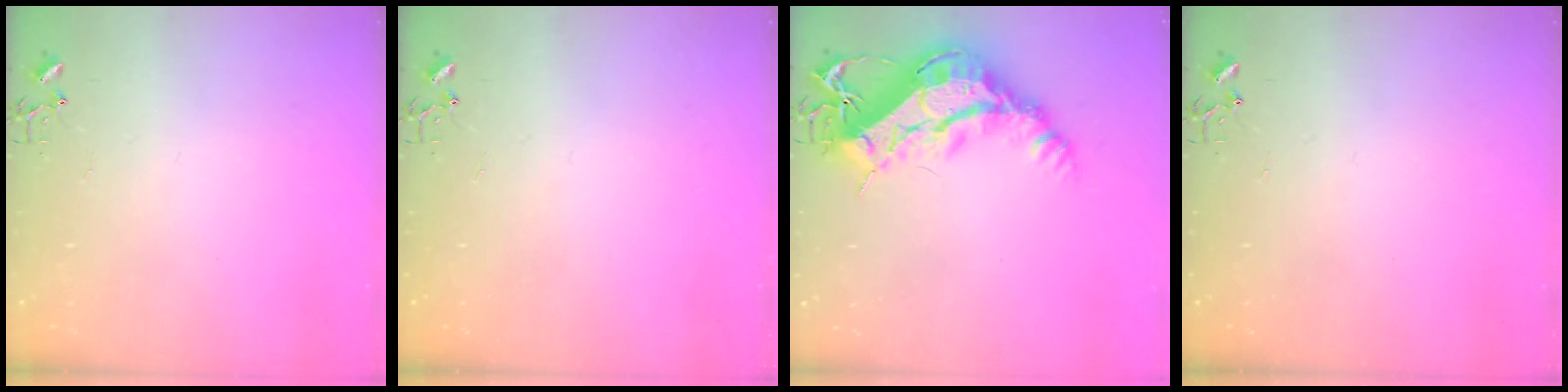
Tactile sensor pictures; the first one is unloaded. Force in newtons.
{"total": 0.0}
{"total": 20.3, "press": 20.2, "slide": 2.1}
{"total": 0.0}